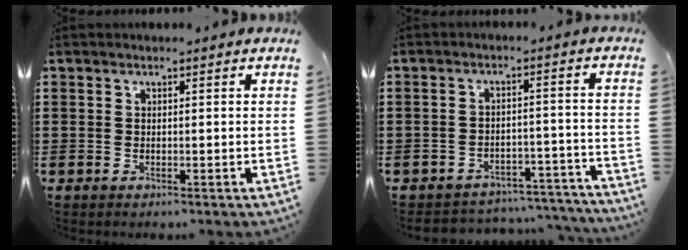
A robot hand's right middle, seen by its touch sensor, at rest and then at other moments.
{"total": 4.1, "force": [-4.0, 0.6, 0.4], "torque": [-0.011, 0.002, -0.085]}